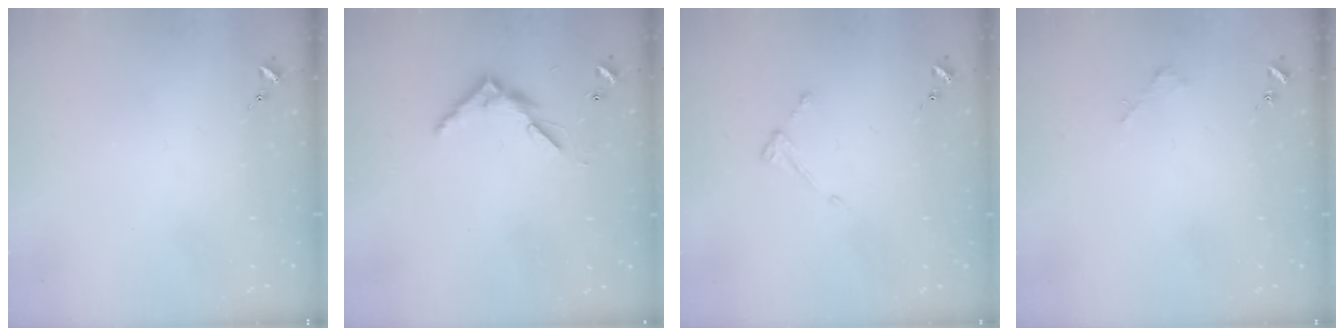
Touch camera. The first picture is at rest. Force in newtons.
{"total": 7.4, "press": 7.4, "slide": 0.4}
{"total": 3.8, "press": 3.8, "slide": 0.3}
{"total": 1.8, "press": 1.8, "slide": 0.2}